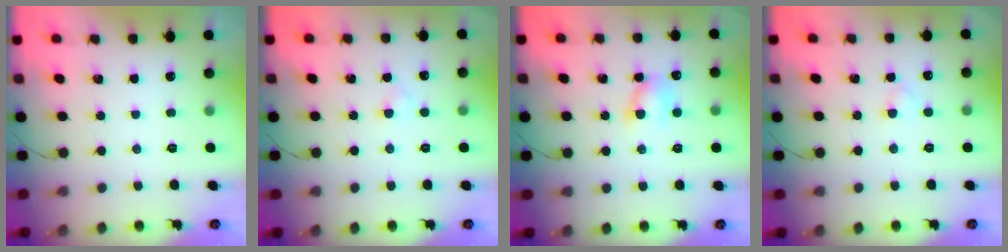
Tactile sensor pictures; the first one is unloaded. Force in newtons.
{"total": 1.7, "press": 1.4, "slide": 0.8}
{"total": 5.9, "press": 5.9, "slide": 0.6}
{"total": 1.8, "press": 1.5, "slide": 1.0}